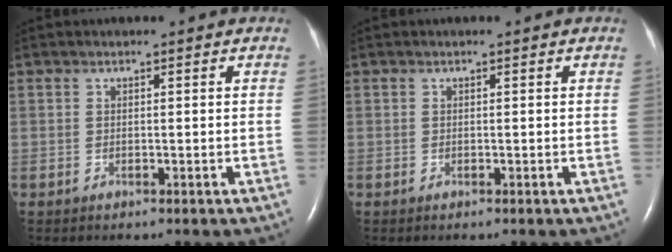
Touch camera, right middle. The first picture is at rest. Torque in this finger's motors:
{"motor_torque": [0.09, -0.08, 0.01, 0.00]}